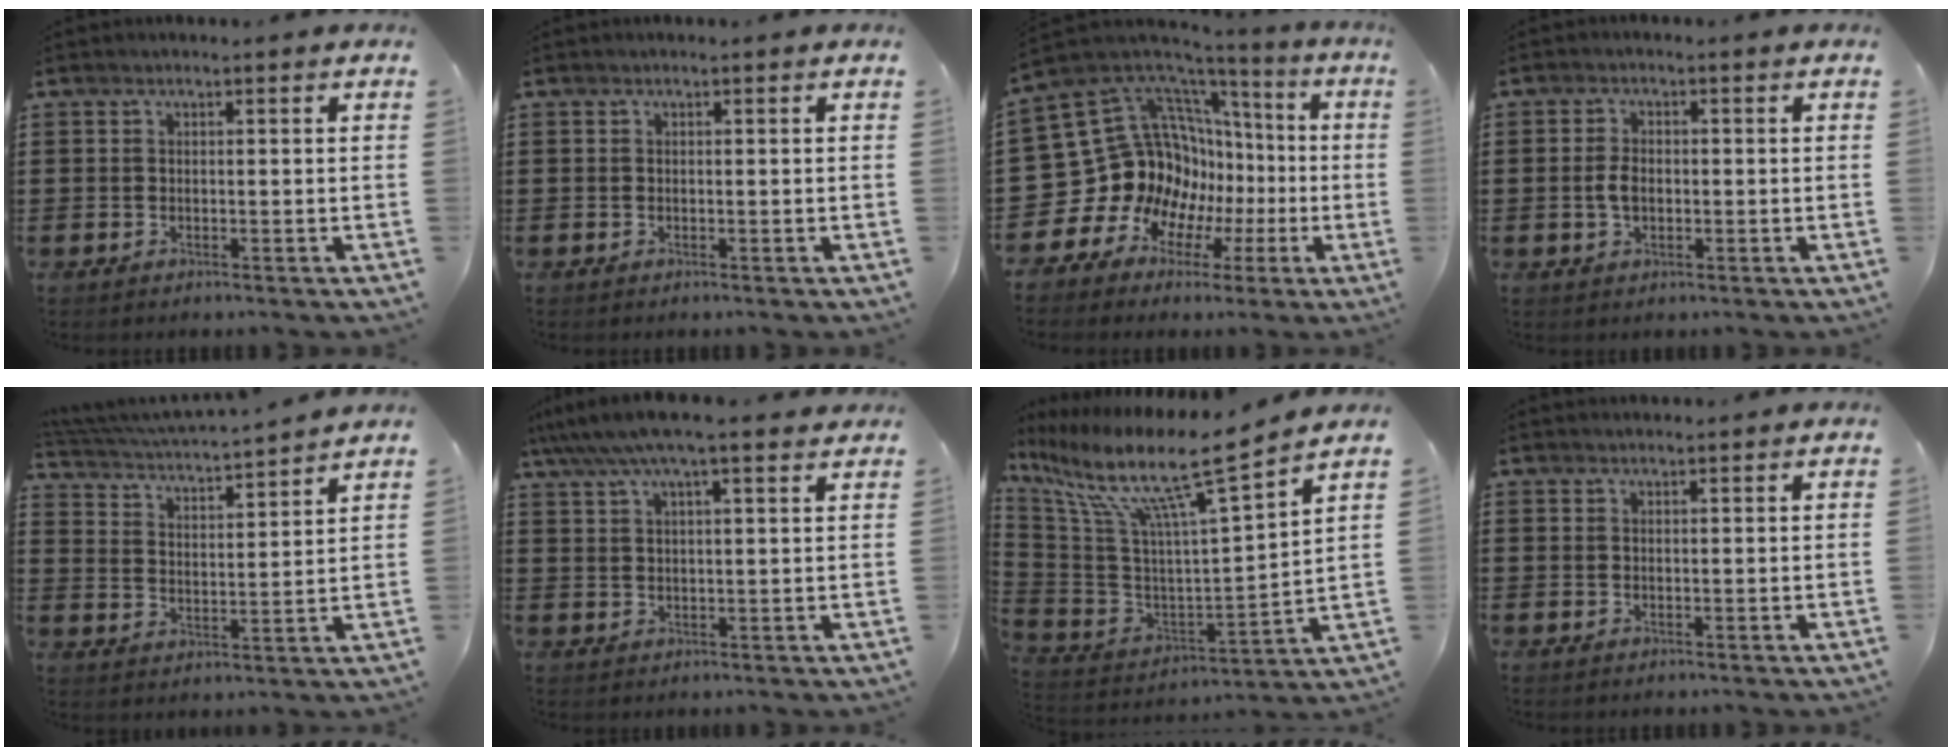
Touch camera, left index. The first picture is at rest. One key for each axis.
{"total": 0.0}
{"total": 16.6, "fx": -1.3, "fy": 15.0, "fz": 7.1, "tx": -0.194, "ty": -0.050, "tz": 0.025}
{"total": 3.0, "fx": -0.1, "fy": 1.7, "fz": 2.5, "tx": -0.064, "ty": -0.001, "tz": -0.007}
{"total": 3.7, "fx": 3.6, "fy": -0.1, "fz": 1.1, "tx": -0.042, "ty": -0.032, "tz": 0.053}
{"total": 6.7, "fx": 5.3, "fy": 0.9, "fz": 4.0, "tx": -0.091, "ty": -0.010, "tz": 0.094}
{"total": 12.8, "fx": 8.3, "fy": 1.2, "fz": 9.6, "tx": -0.208, "ty": -0.048, "tz": 0.129}
{"total": 0.8, "fx": 0.8, "fy": 0.0, "fz": 0.2, "tx": -0.004, "ty": -0.001, "tz": 0.016}